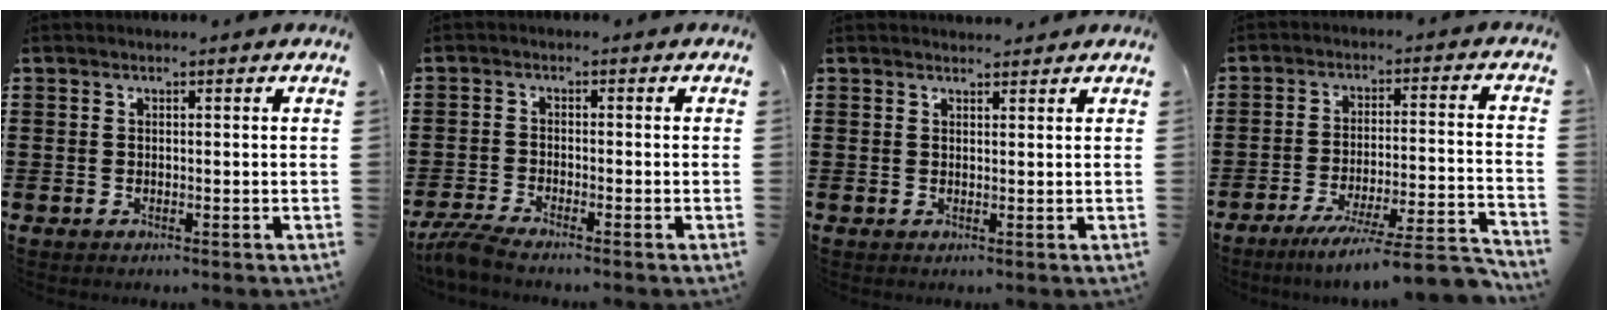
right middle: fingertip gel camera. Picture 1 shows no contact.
{"total": 3.0, "force": [-2.7, -0.2, 1.3], "torque": [-0.045, -0.012, -0.059]}
{"total": 1.4, "force": [1.3, 0.3, 0.0], "torque": [0.005, -0.003, 0.024]}
{"total": 9.1, "force": [-7.6, -0.1, 5.1], "torque": [-0.073, 0.001, -0.141]}